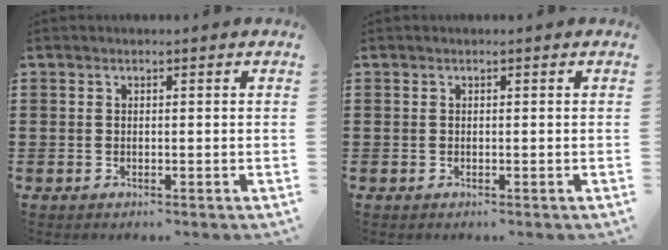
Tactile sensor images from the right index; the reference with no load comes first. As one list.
[{"total": 0.0}]